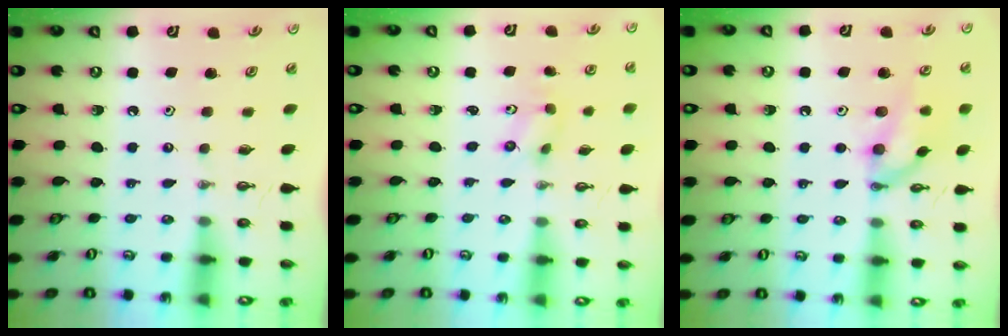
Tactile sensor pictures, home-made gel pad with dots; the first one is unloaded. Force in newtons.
{"total": 2.9, "press": 2.7, "slide": 1.2}
{"total": 12.3, "press": 12.3, "slide": 0.5}